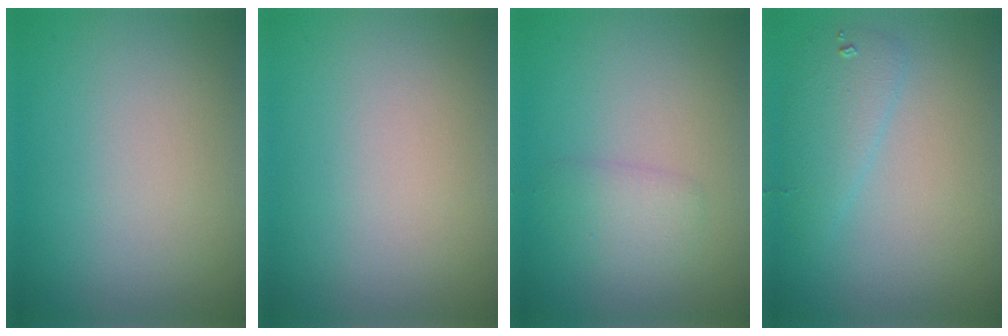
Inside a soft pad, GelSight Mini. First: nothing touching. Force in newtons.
{"total": 0.0}
{"total": 1.6, "press": 1.6, "slide": 0.1}
{"total": 2.4, "press": 2.4, "slide": 0.1}